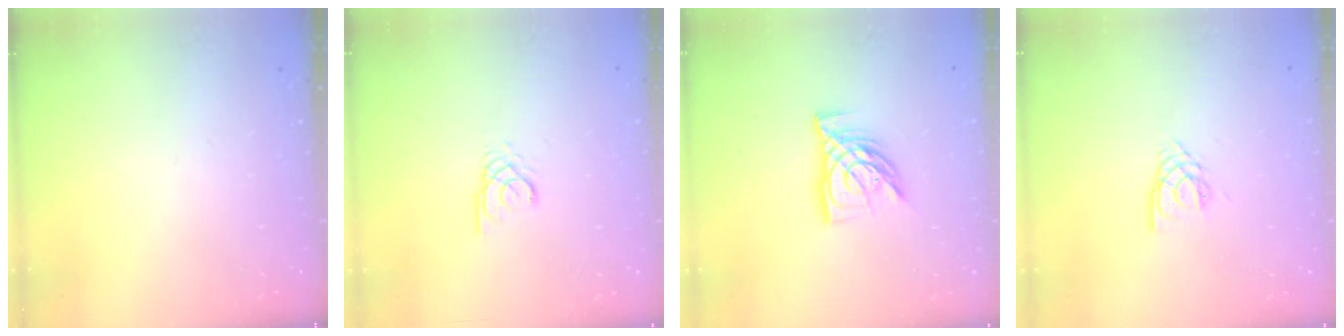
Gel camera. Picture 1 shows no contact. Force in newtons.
{"total": 2.4, "press": 2.4, "slide": 0.4}
{"total": 11.0, "press": 11.0, "slide": 1.0}
{"total": 2.9, "press": 2.8, "slide": 0.4}